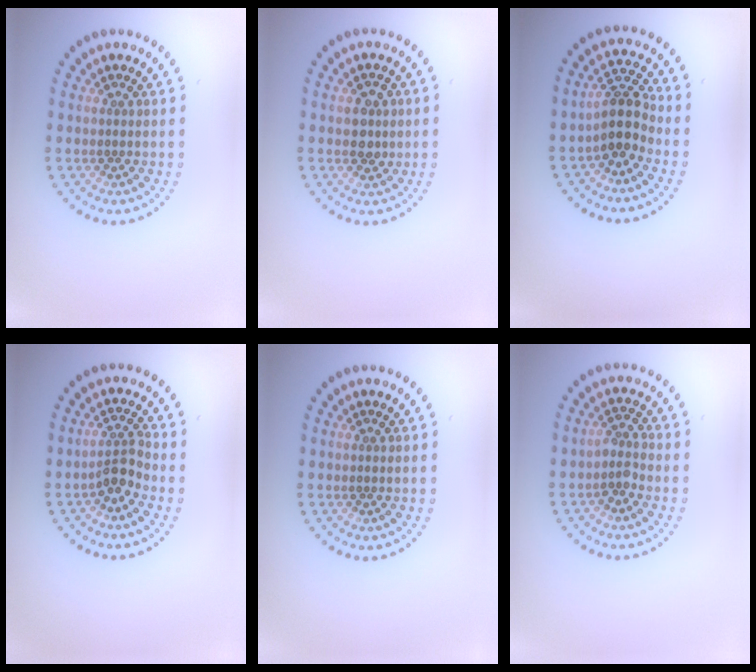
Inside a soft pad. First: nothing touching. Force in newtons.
{"total": 2.1, "press": 2.1, "slide": 0.4}
{"total": 3.6, "press": 2.8, "slide": 2.1}
{"total": 2.5, "press": 1.9, "slide": 1.5}
{"total": 0.0}
{"total": 1.8, "press": 1.4, "slide": 1.2}